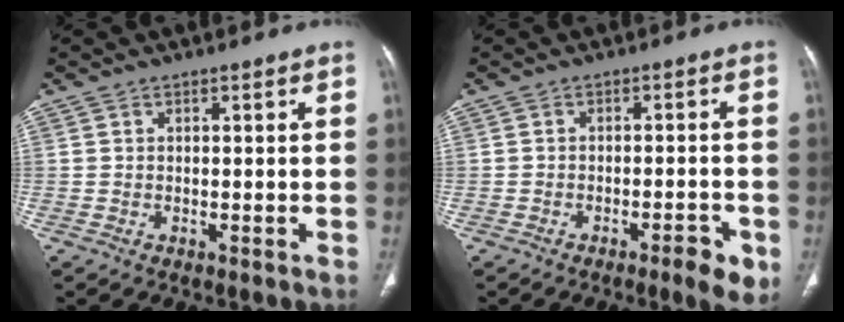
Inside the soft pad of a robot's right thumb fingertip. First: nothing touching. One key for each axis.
{"total": 5.3, "fx": -2.7, "fy": 1.3, "fz": 4.4, "tx": -0.057, "ty": 0.008, "tz": -0.035}